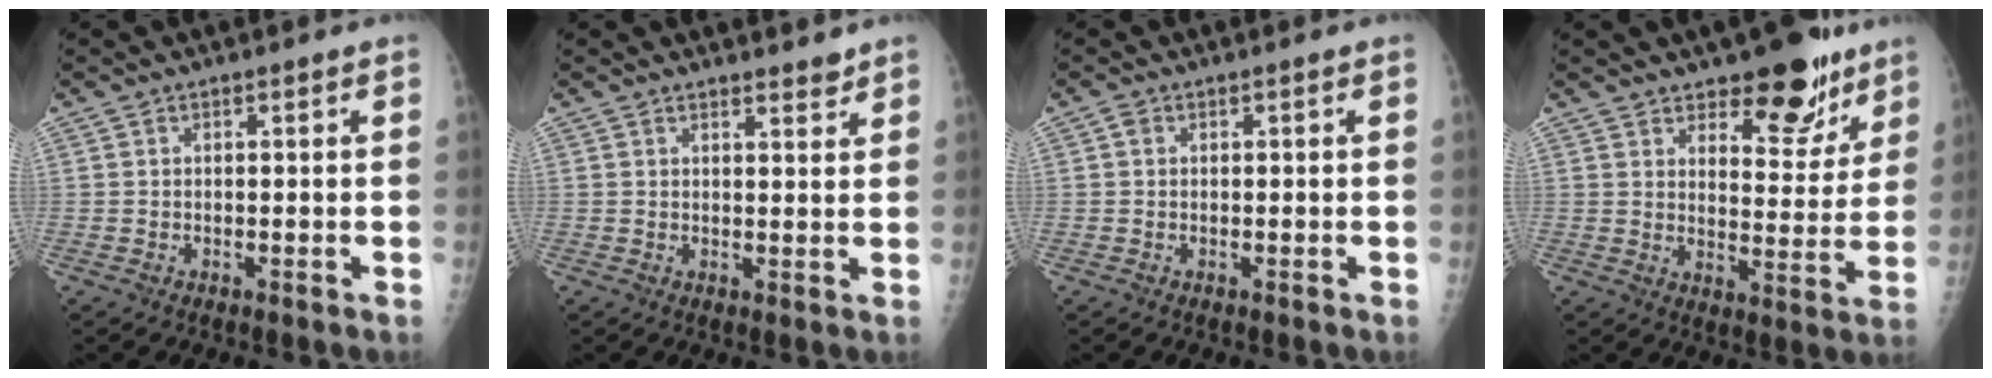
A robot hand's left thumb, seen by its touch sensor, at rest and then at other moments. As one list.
[{"total": 2.4, "force": [2.2, 0.7, 0.7], "torque": [0.003, -0.017, 0.030]}, {"total": 1.0, "force": [0.2, 0.8, 0.5], "torque": [-0.005, 0.002, 0.000]}, {"total": 12.5, "force": [8.6, 5.6, 7.1], "torque": [-0.048, -0.057, 0.127]}]